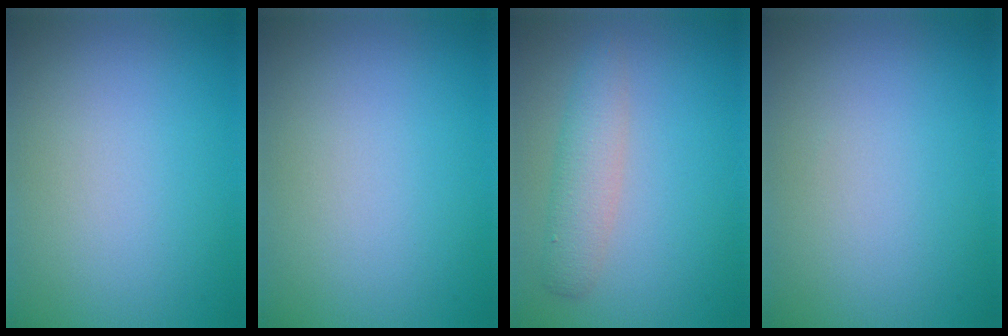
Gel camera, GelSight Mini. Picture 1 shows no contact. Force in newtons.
{"total": 0.0}
{"total": 3.0, "press": 3.0, "slide": 0.1}
{"total": 0.0}